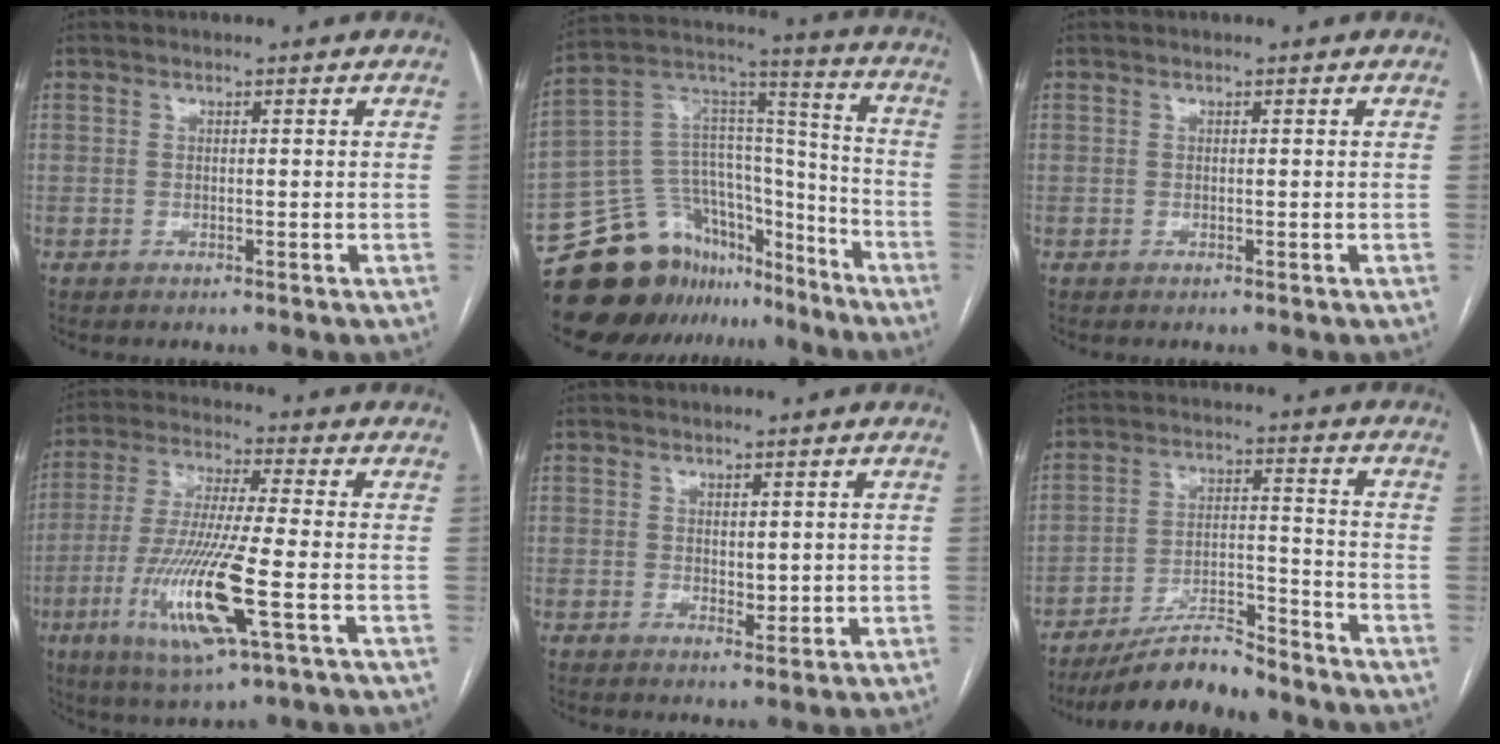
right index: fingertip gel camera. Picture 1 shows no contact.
{"total": 20.2, "force": [-16.3, 10.3, 5.9], "torque": [-0.097, 0.079, -0.268]}
{"total": 0.0}
{"total": 15.1, "force": [-4.7, 0.8, 14.3], "torque": [-0.296, -0.026, -0.088]}
{"total": 2.5, "force": [0.8, 1.6, 1.7], "torque": [-0.021, -0.009, 0.018]}
{"total": 9.8, "force": [-8.8, 1.8, 3.8], "torque": [-0.060, 0.004, -0.156]}